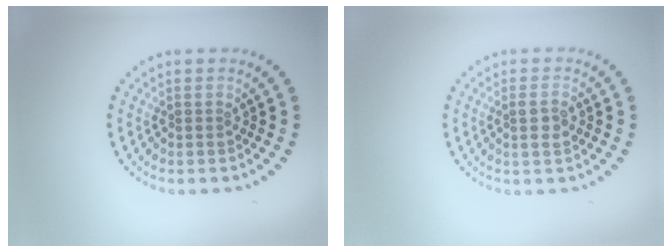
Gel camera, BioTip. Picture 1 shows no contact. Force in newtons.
{"total": 1.7, "press": 1.7, "slide": 0.4}